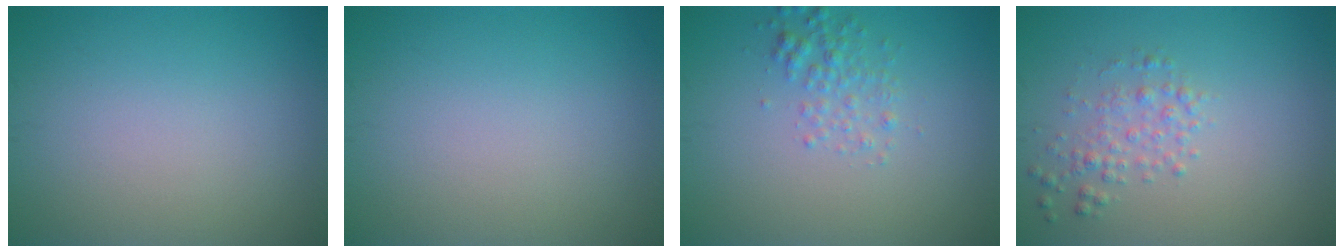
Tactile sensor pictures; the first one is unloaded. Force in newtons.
{"total": 0.0}
{"total": 2.0, "press": 2.0, "slide": 0.1}
{"total": 2.0, "press": 2.0, "slide": 0.1}